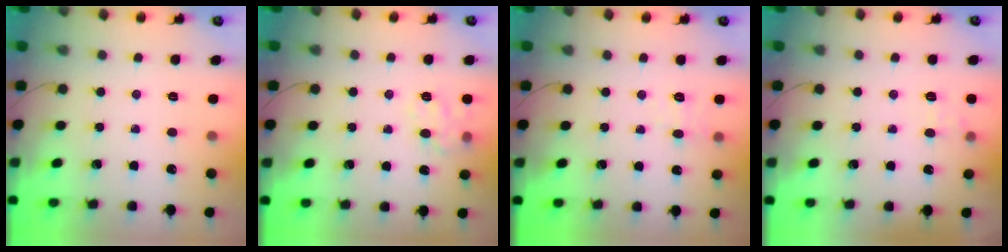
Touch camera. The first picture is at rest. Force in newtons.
{"total": 9.0, "press": 9.0, "slide": 0.6}
{"total": 5.9, "press": 5.7, "slide": 1.6}
{"total": 6.8, "press": 6.6, "slide": 1.6}